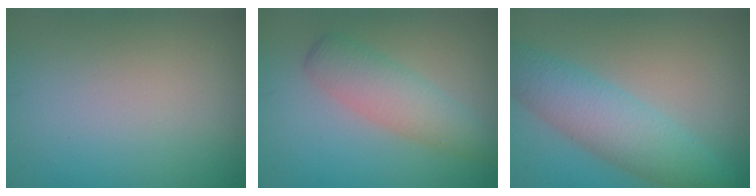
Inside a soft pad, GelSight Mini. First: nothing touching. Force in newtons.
{"total": 3.6, "press": 3.6, "slide": 0.1}
{"total": 5.5, "press": 5.5, "slide": 0.1}